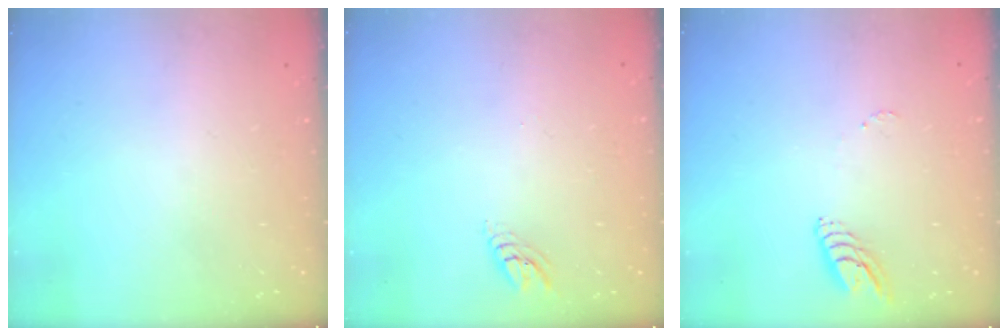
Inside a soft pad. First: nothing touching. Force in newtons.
{"total": 4.3, "press": 4.3, "slide": 0.2}
{"total": 6.0, "press": 6.0, "slide": 0.5}